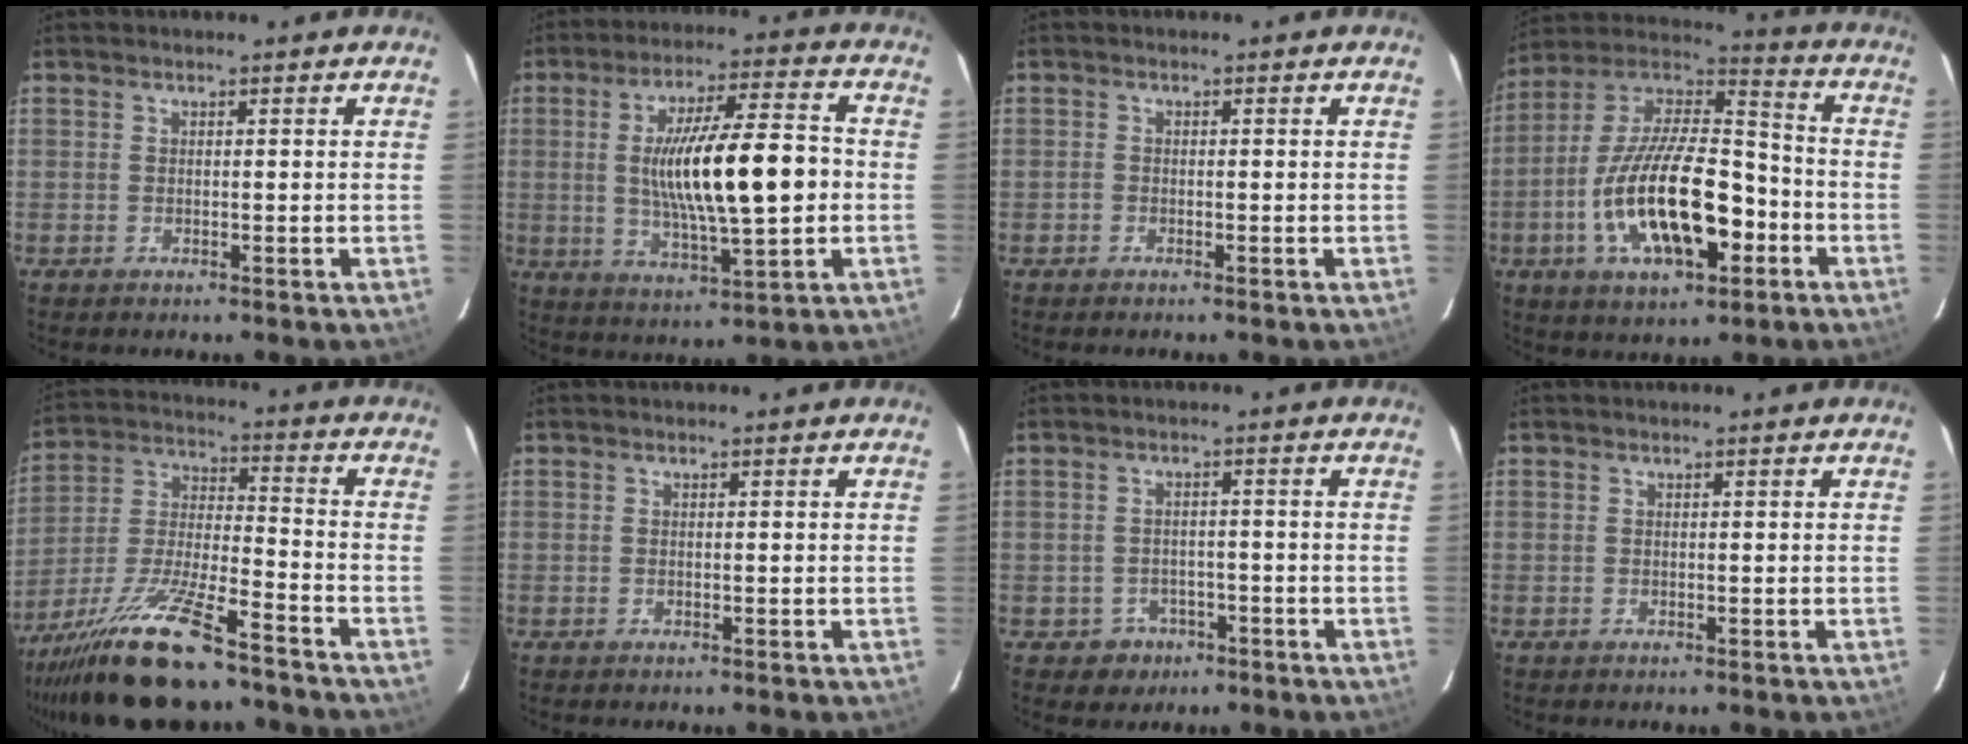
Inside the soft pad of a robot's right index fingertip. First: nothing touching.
{"total": 16.8, "force": [-0.6, 3.5, 16.5], "torque": [-0.280, 0.002, 0.000]}
{"total": 0.6, "force": [-0.5, 0.4, -0.1], "torque": [-0.001, 0.002, -0.011]}
{"total": 22.0, "force": [-7.3, 9.3, 18.6], "torque": [-0.357, -0.003, -0.125]}
{"total": 18.9, "force": [-14.4, 3.6, 11.6], "torque": [-0.242, -0.026, -0.255]}
{"total": 0.0}
{"total": 4.4, "force": [-2.3, 3.8, 0.4], "torque": [-0.024, 0.015, -0.023]}
{"total": 0.0}